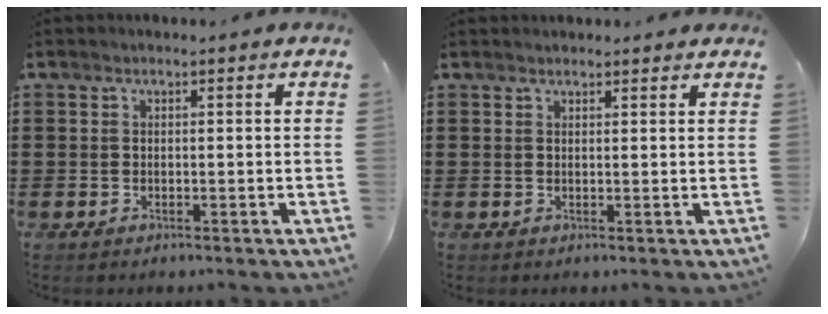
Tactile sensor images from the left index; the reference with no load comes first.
{"total": 1.2, "force": [1.2, 0.1, 0.2], "torque": [-0.006, 0.001, 0.023]}